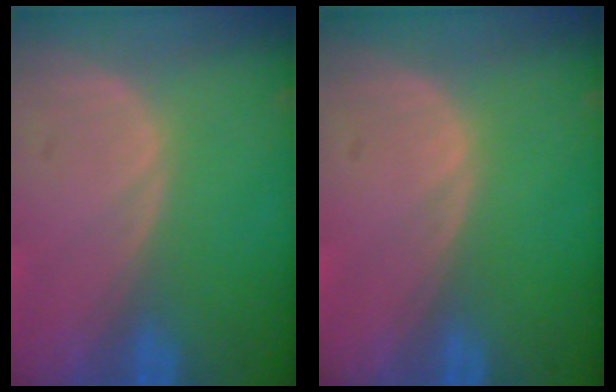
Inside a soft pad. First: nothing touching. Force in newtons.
{"total": 0.0}